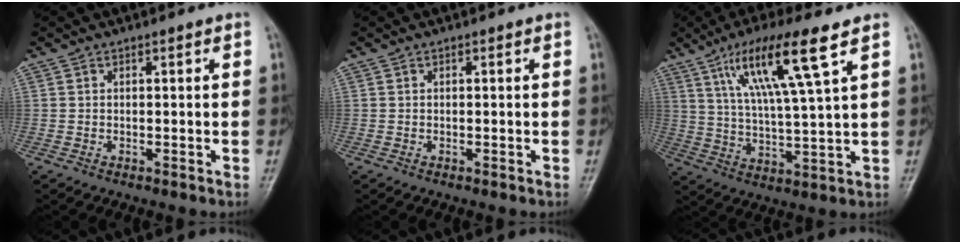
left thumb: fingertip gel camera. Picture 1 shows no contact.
{"total": 0.0}
{"total": 14.0, "force": [7.1, 1.3, 12.0], "torque": [-0.224, -0.022, 0.133]}